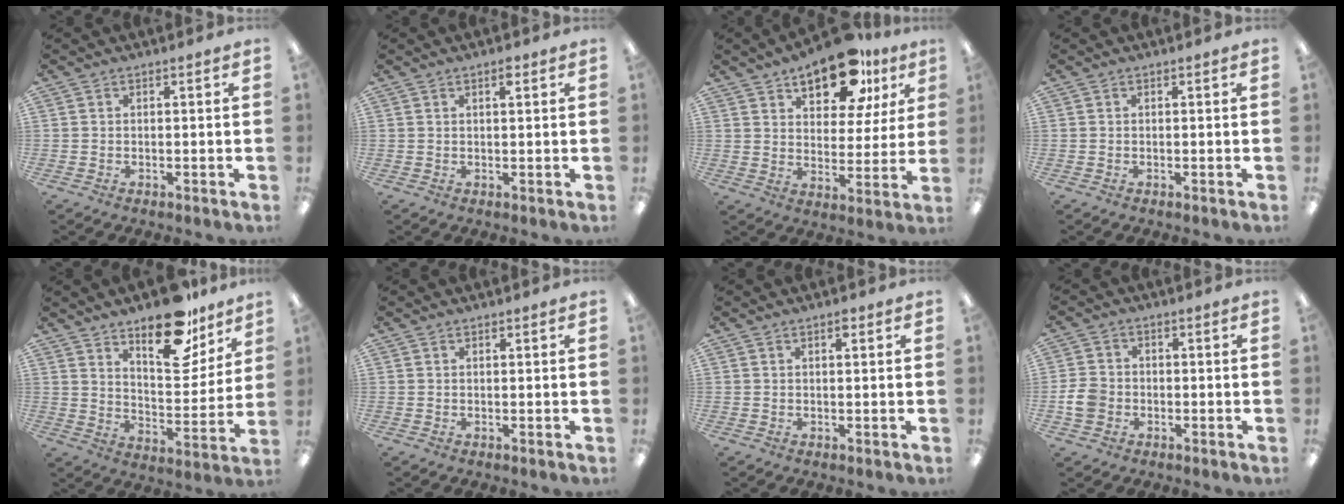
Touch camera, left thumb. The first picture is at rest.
{"total": 1.9, "force": [1.3, 0.6, 1.2], "torque": [-0.018, -0.002, 0.021]}
{"total": 16.1, "force": [11.3, 7.3, 8.8], "torque": [-0.128, -0.057, 0.193]}
{"total": 0.0}
{"total": 18.1, "force": [13.4, 7.6, 9.4], "torque": [-0.128, -0.085, 0.229]}
{"total": 0.6, "force": [0.5, 0.2, 0.1], "torque": [-0.003, 0.001, 0.010]}
{"total": 1.5, "force": [1.0, 0.5, 0.9], "torque": [-0.012, -0.003, 0.016]}
{"total": 5.4, "force": [-1.1, 4.5, 2.8], "torque": [-0.060, 0.009, -0.020]}